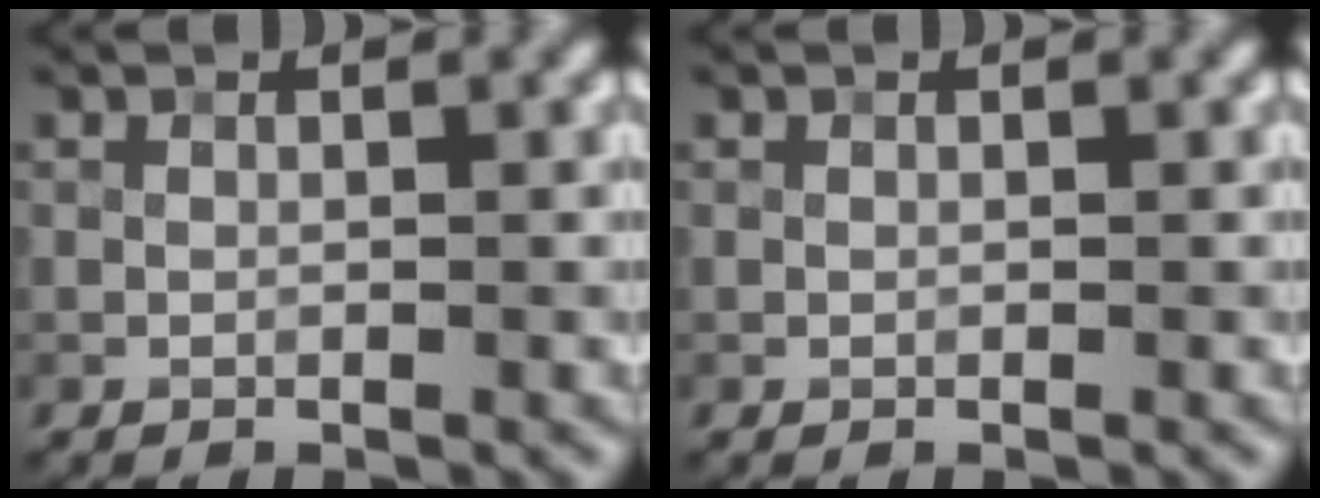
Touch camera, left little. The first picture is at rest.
{"total": 0.0}